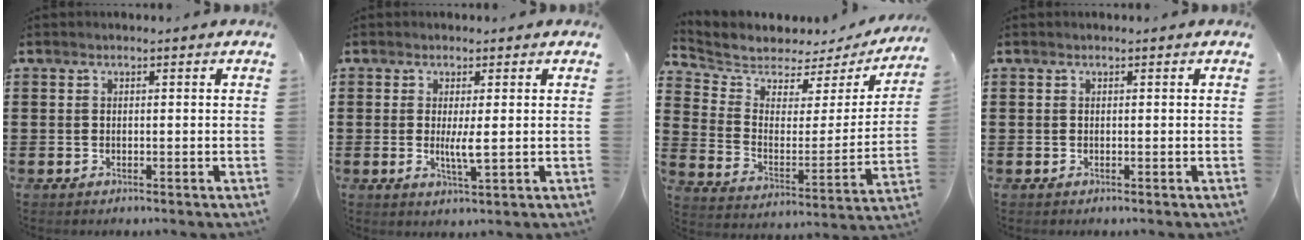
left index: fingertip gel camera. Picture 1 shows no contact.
{"total": 3.3, "force": [0.1, 0.3, 3.3], "torque": [-0.061, -0.006, 0.002]}
{"total": 4.7, "force": [4.3, 1.9, 0.1], "torque": [-0.041, -0.038, 0.070]}
{"total": 0.0}